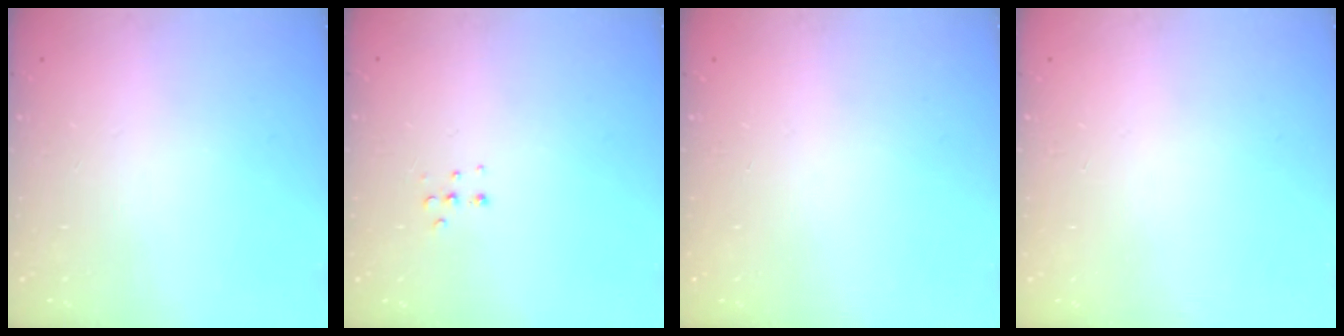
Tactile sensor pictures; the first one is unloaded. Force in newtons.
{"total": 3.8, "press": 3.7, "slide": 0.9}
{"total": 0.0}
{"total": 0.0}